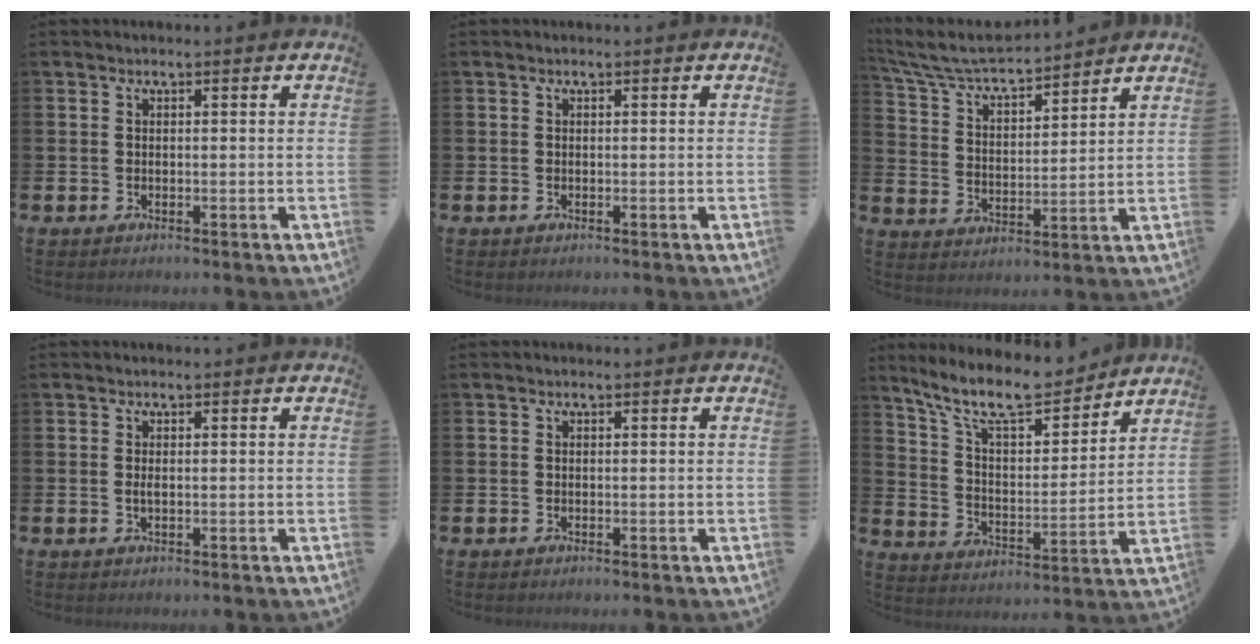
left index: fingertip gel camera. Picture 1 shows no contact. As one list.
[{"total": 0.0}, {"total": 6.5, "force": [6.2, 1.0, 1.9], "torque": [-0.071, -0.044, 0.106]}, {"total": 0.7, "force": [0.0, 0.2, 0.7], "torque": [-0.013, 0.001, -0.001]}, {"total": 0.0}, {"total": 11.1, "force": [9.7, 2.6, 4.5], "torque": [-0.112, -0.062, 0.170]}]